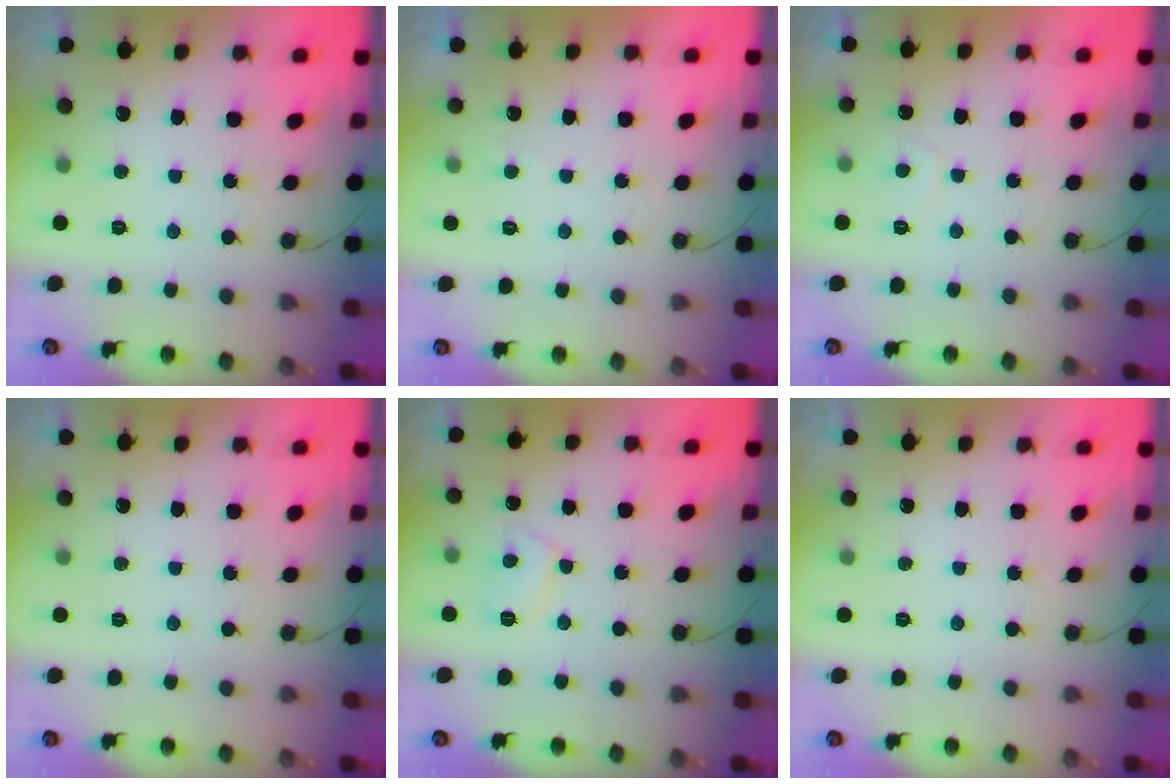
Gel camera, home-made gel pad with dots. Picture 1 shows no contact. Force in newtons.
{"total": 1.1, "press": 1.0, "slide": 0.5}
{"total": 0.8, "press": 0.6, "slide": 0.5}
{"total": 0.0}
{"total": 6.0, "press": 5.9, "slide": 0.6}
{"total": 0.0}